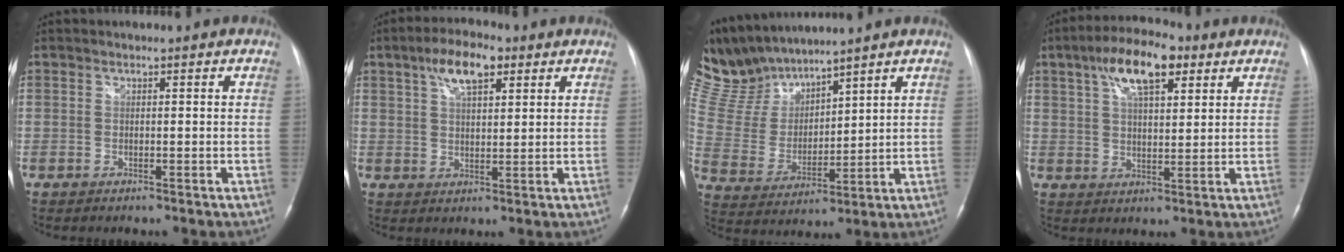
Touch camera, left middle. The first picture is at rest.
{"total": 7.4, "force": [4.0, 2.7, 5.6], "torque": [-0.108, 0.016, 0.070]}
{"total": 11.3, "force": [10.8, 2.0, 2.5], "torque": [-0.078, 0.014, 0.235]}
{"total": 10.9, "force": [5.7, 3.8, 8.5], "torque": [-0.154, 0.023, 0.097]}